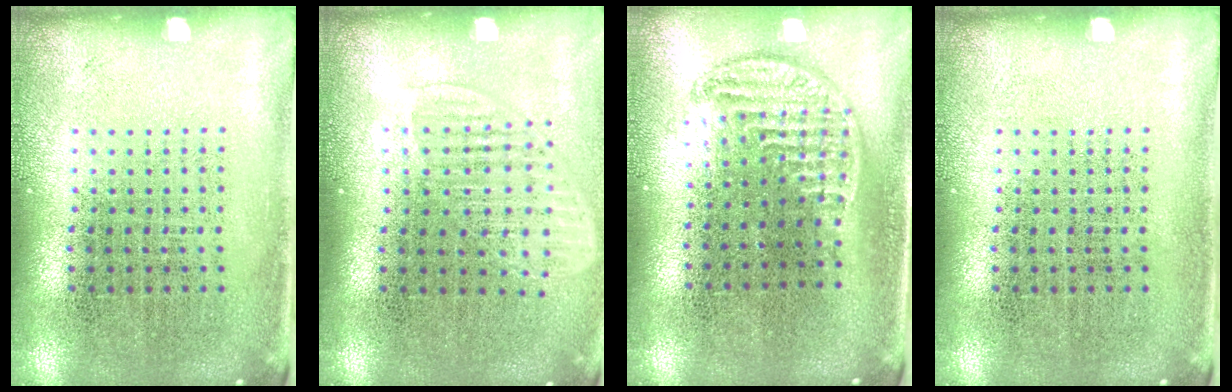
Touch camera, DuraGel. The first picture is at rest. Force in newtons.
{"total": 1.6, "press": 1.4, "slide": 0.8}
{"total": 1.2, "press": 1.1, "slide": 0.5}
{"total": 0.0}